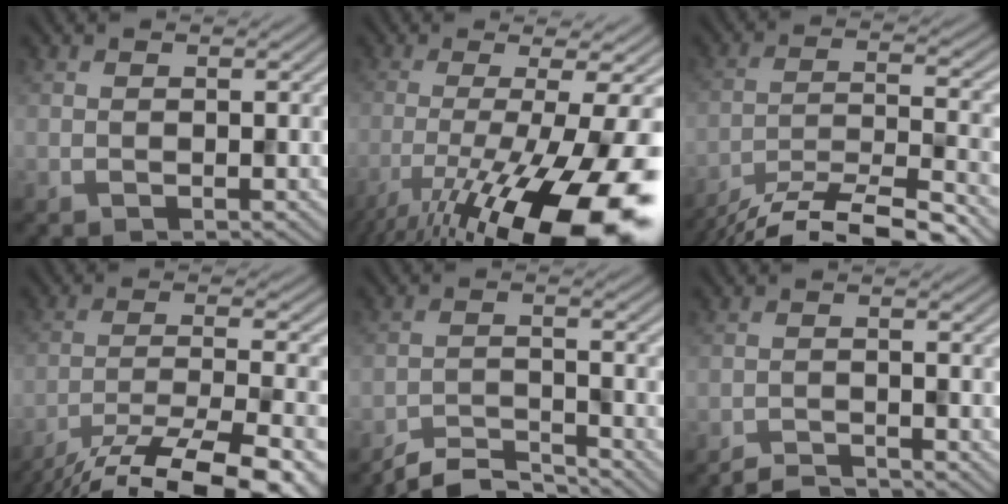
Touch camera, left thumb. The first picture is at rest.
{"total": 17.9, "force": [-8.8, 3.9, 15.1], "torque": [-0.226, -0.016, -0.144]}
{"total": 12.5, "force": [-10.7, 2.0, 6.1], "torque": [-0.100, -0.008, -0.177]}
{"total": 15.6, "force": [-12.8, 2.9, 8.5], "torque": [-0.145, -0.024, -0.188]}
{"total": 4.9, "force": [-4.7, 0.6, 1.5], "torque": [-0.029, -0.002, -0.091]}
{"total": 2.4, "force": [-2.3, 0.1, 0.5], "torque": [-0.003, 0.001, -0.047]}